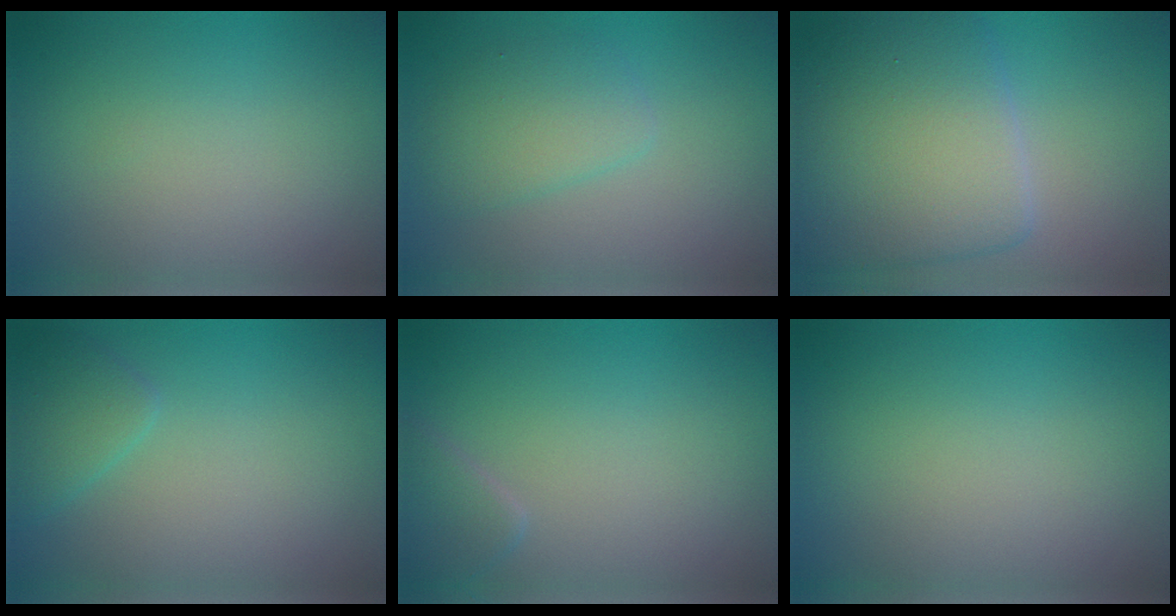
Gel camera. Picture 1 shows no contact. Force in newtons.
{"total": 2.9, "press": 2.9, "slide": 0.1}
{"total": 9.1, "press": 9.1, "slide": 0.2}
{"total": 2.2, "press": 2.2, "slide": 0.1}
{"total": 1.9, "press": 1.9, "slide": 0.1}
{"total": 0.0}